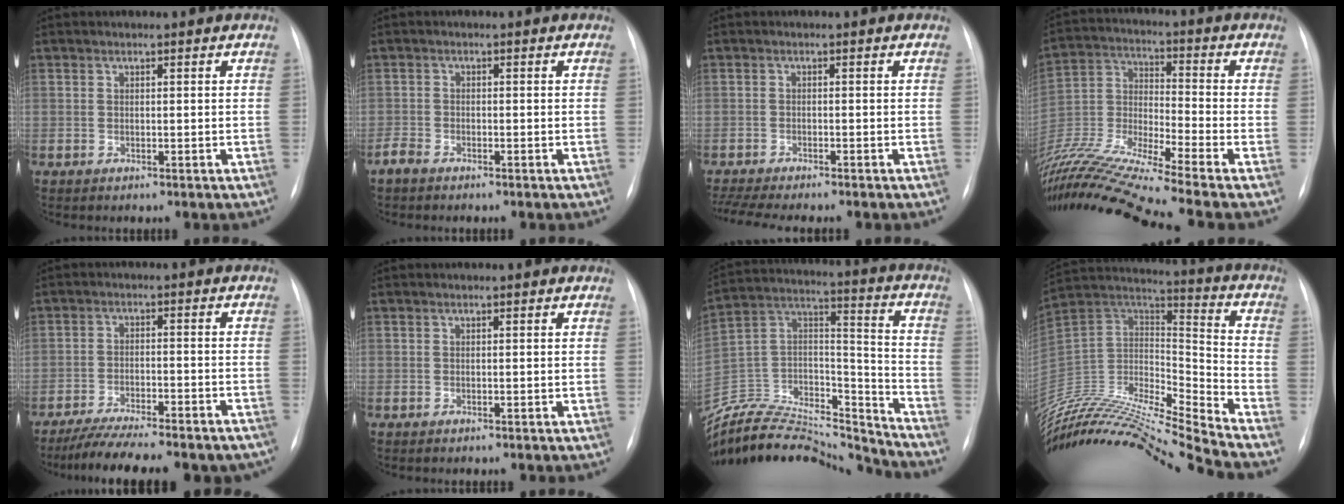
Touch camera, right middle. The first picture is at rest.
{"total": 1.8, "force": [-1.5, 0.6, 0.7], "torque": [-0.022, -0.002, -0.029]}
{"total": 8.9, "force": [-7.7, 0.5, 4.5], "torque": [-0.071, -0.011, -0.118]}
{"total": 20.8, "force": [-17.9, -2.1, 10.3], "torque": [-0.234, -0.022, -0.332]}
{"total": 17.0, "force": [-14.8, 3.2, 7.8], "torque": [-0.111, -0.003, -0.205]}
{"total": 0.0}
{"total": 29.3, "force": [-27.1, 6.0, 9.4], "torque": [-0.198, -0.002, -0.437]}
{"total": 27.8, "force": [-25.9, -0.5, 10.1], "torque": [-0.230, -0.017, -0.446]}